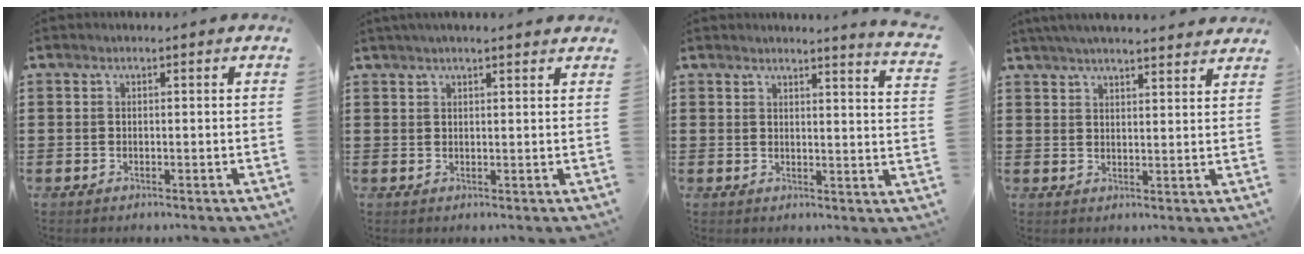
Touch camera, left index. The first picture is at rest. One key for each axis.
{"total": 1.8, "fx": 1.6, "fy": 0.1, "fz": 0.9, "tx": -0.020, "ty": 0.003, "tz": 0.030}
{"total": 3.0, "fx": 2.8, "fy": -0.9, "fz": 0.6, "tx": -0.015, "ty": -0.023, "tz": 0.047}
{"total": 4.1, "fx": 4.0, "fy": -0.1, "fz": 1.1, "tx": -0.035, "ty": -0.011, "tz": 0.072}